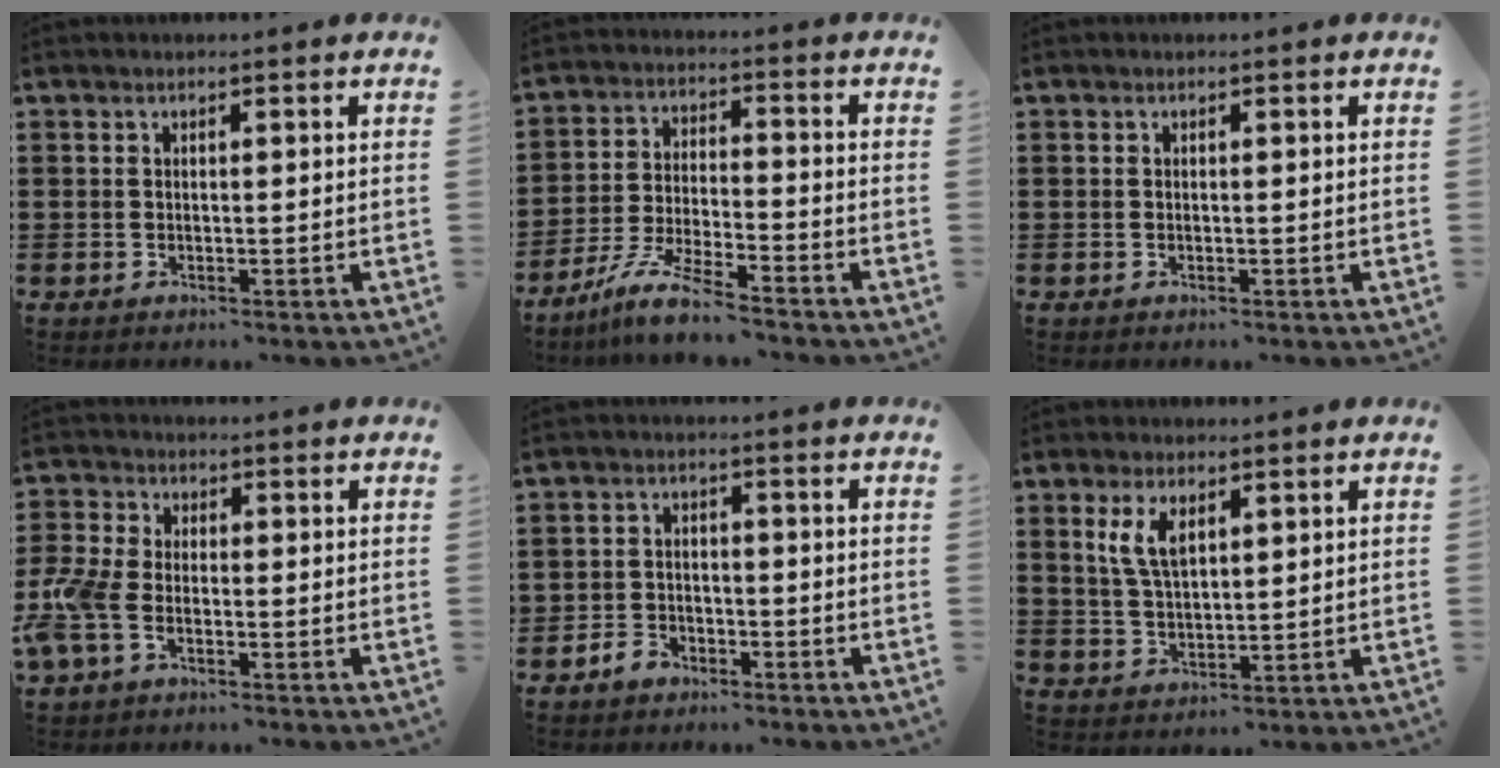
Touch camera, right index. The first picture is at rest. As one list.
[{"total": 7.4, "force": [-6.4, 0.2, 3.6], "torque": [-0.090, -0.007, -0.130]}, {"total": 0.0}, {"total": 5.5, "force": [-2.4, 2.8, 4.1], "torque": [-0.112, -0.005, -0.052]}, {"total": 2.6, "force": [-2.0, 1.5, 0.5], "torque": [-0.014, 0.006, -0.043]}, {"total": 5.1, "force": [2.3, 2.3, 4.0], "torque": [-0.087, 0.006, 0.040]}]